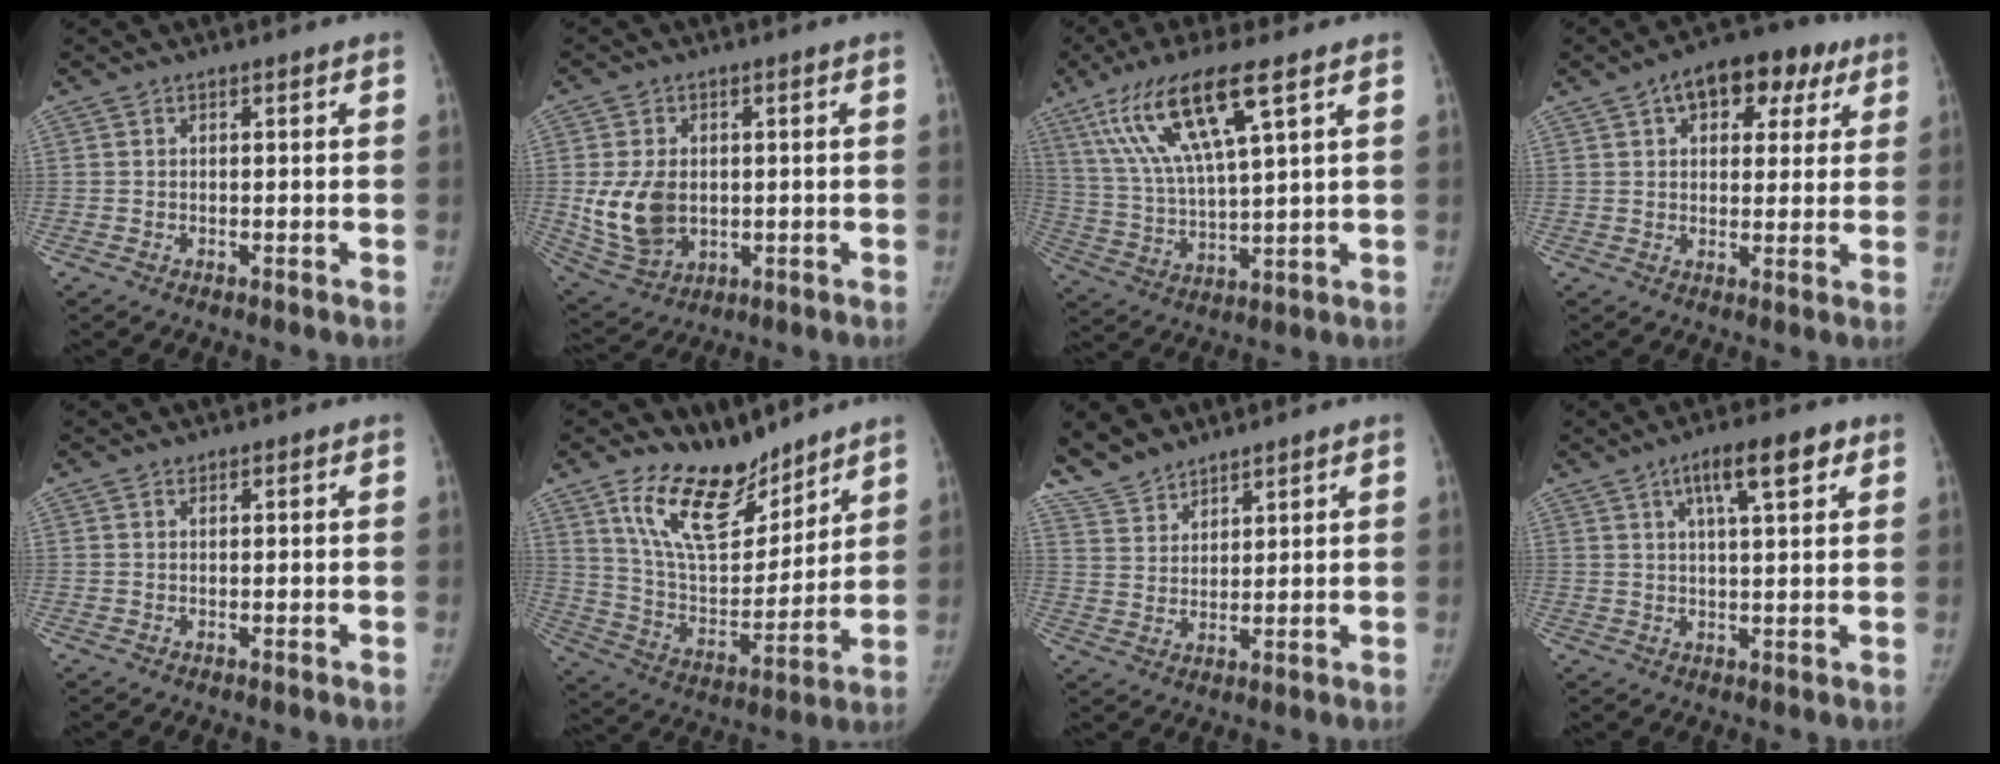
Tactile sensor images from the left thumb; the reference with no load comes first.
{"total": 10.8, "force": [0.0, 7.8, 7.5], "torque": [-0.126, -0.008, 0.020]}
{"total": 16.0, "force": [8.2, 3.1, 13.4], "torque": [-0.278, -0.019, 0.162]}
{"total": 13.5, "force": [6.4, 8.0, 8.8], "torque": [-0.078, 0.006, 0.087]}
{"total": 0.6, "force": [0.5, 0.3, 0.1], "torque": [-0.001, -0.004, 0.007]}
{"total": 16.9, "force": [12.6, 7.4, 8.4], "torque": [-0.102, -0.086, 0.236]}
{"total": 9.2, "force": [8.0, 3.6, 2.8], "torque": [-0.045, -0.031, 0.166]}
{"total": 8.7, "force": [4.3, 2.5, 7.1], "torque": [-0.102, -0.006, 0.067]}